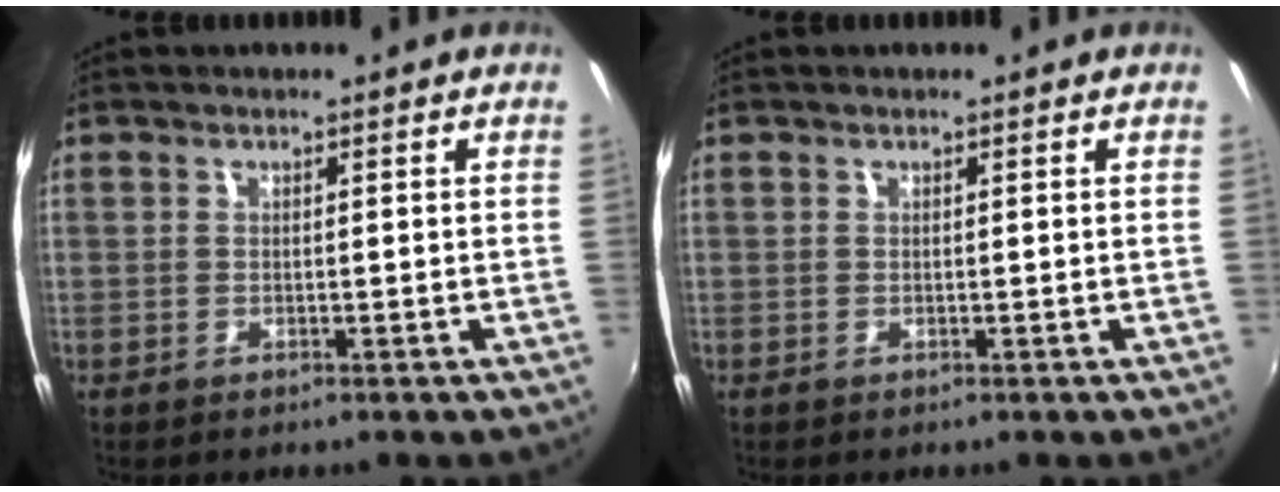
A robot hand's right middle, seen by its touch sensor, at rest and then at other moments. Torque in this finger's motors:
{"motor_torque": [0.04, -0.03, 0.01, 0.00]}